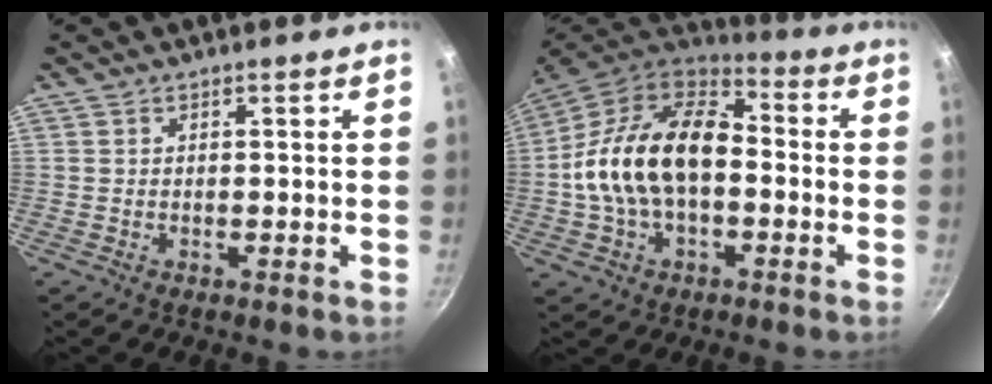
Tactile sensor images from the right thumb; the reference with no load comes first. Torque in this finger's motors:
{"motor_torque": [0.05, 1.11, 0.16, 0.02, 0.20]}